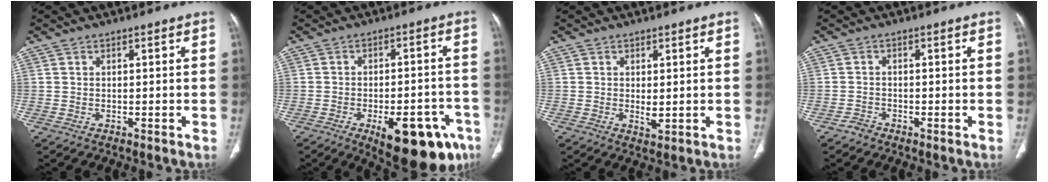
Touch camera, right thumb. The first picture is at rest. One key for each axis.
{"total": 17.6, "fx": -8.8, "fy": 7.3, "fz": 13.3, "tx": -0.117, "ty": 0.036, "tz": -0.105}
{"total": 2.0, "fx": 0.0, "fy": 0.9, "fz": 1.8, "tx": -0.032, "ty": -0.008, "tz": 0.005}
{"total": 1.3, "fx": -1.2, "fy": 0.6, "fz": 0.0, "tx": 0.001, "ty": 0.000, "tz": -0.027}